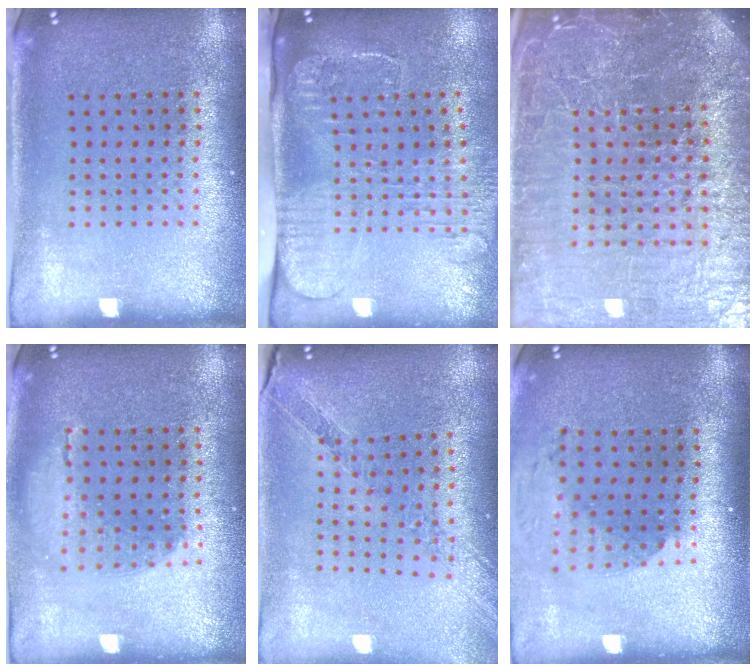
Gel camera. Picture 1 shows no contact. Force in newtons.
{"total": 2.7, "press": 2.1, "slide": 1.7}
{"total": 7.0, "press": 6.1, "slide": 3.4}
{"total": 1.2, "press": 1.2, "slide": 0.3}
{"total": 1.1, "press": 1.1, "slide": 0.0}
{"total": 1.8, "press": 1.4, "slide": 1.1}